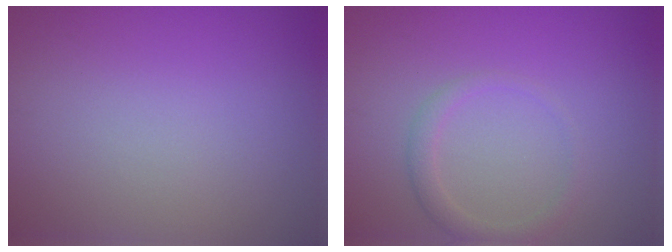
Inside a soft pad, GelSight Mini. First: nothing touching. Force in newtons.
{"total": 1.7, "press": 1.7, "slide": 0.1}